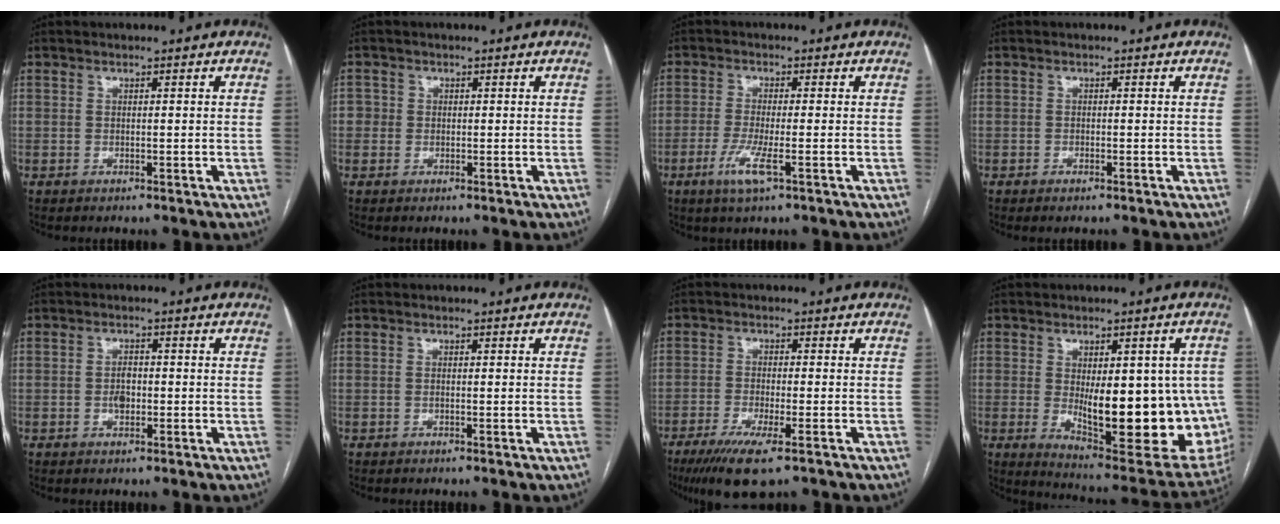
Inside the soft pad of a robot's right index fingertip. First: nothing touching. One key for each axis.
{"total": 1.9, "fx": 0.1, "fy": 1.9, "fz": 0.2, "tx": 0.009, "ty": 0.005, "tz": -0.002}
{"total": 4.9, "fx": -2.1, "fy": 0.3, "fz": 4.4, "tx": -0.092, "ty": -0.011, "tz": -0.042}
{"total": 0.8, "fx": -0.7, "fy": -0.1, "fz": 0.5, "tx": -0.010, "ty": -0.002, "tz": -0.009}
{"total": 2.4, "fx": -0.4, "fy": 1.4, "fz": 1.9, "tx": -0.031, "ty": 0.004, "tz": -0.007}
{"total": 0.0}
{"total": 8.8, "fx": -5.9, "fy": 1.0, "fz": 6.5, "tx": -0.112, "ty": -0.023, "tz": -0.094}
{"total": 20.6, "fx": -1.8, "fy": 7.3, "fz": 19.2, "tx": -0.198, "ty": -0.002, "tz": 0.005}